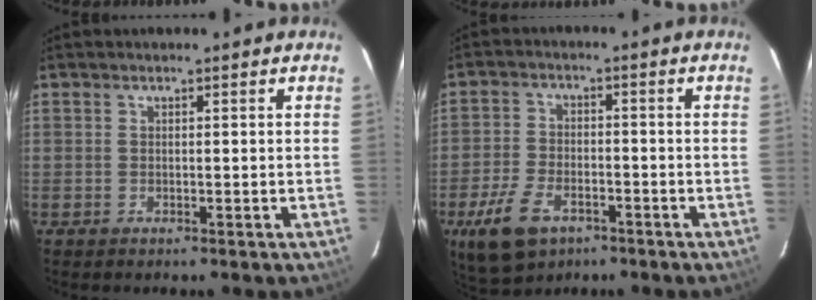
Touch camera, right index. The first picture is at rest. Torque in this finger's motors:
{"motor_torque": [0.68, -0.64, 0.35, 0.06]}